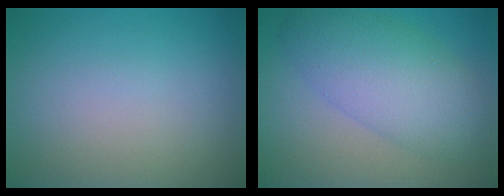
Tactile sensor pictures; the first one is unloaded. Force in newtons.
{"total": 6.8, "press": 6.8, "slide": 0.3}